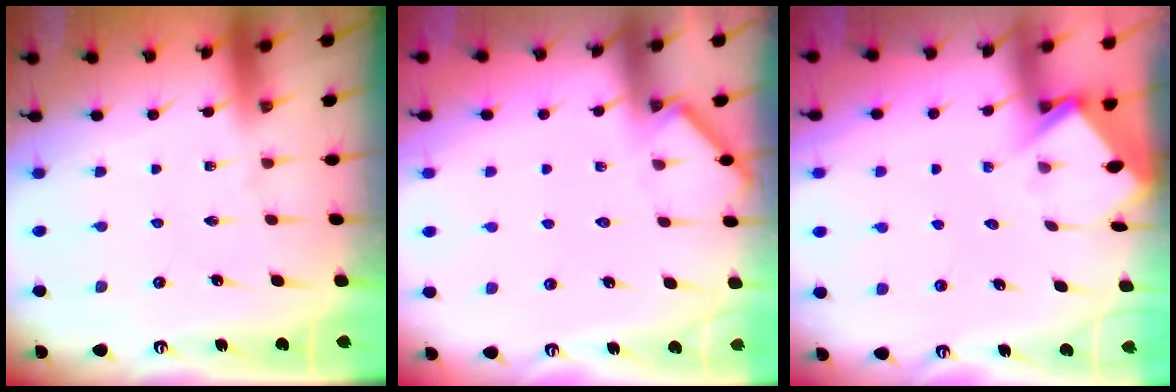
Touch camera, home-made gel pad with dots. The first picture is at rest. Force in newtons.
{"total": 3.4, "press": 3.3, "slide": 0.4}
{"total": 3.8, "press": 3.8, "slide": 0.1}